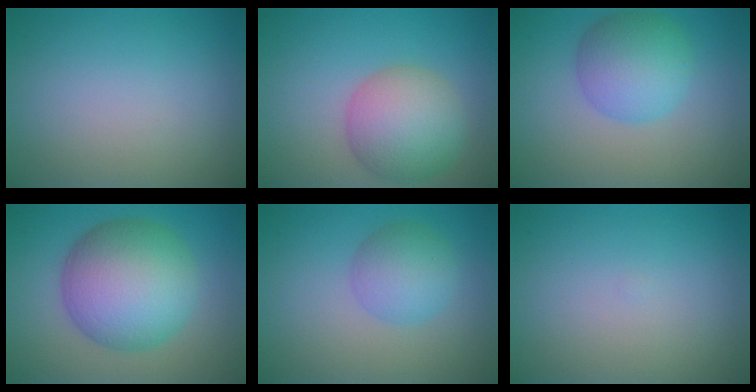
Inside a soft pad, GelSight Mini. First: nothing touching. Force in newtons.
{"total": 6.5, "press": 6.5, "slide": 0.2}
{"total": 5.3, "press": 5.3, "slide": 0.1}
{"total": 10.5, "press": 10.5, "slide": 0.2}
{"total": 3.7, "press": 3.7, "slide": 0.1}
{"total": 0.0}